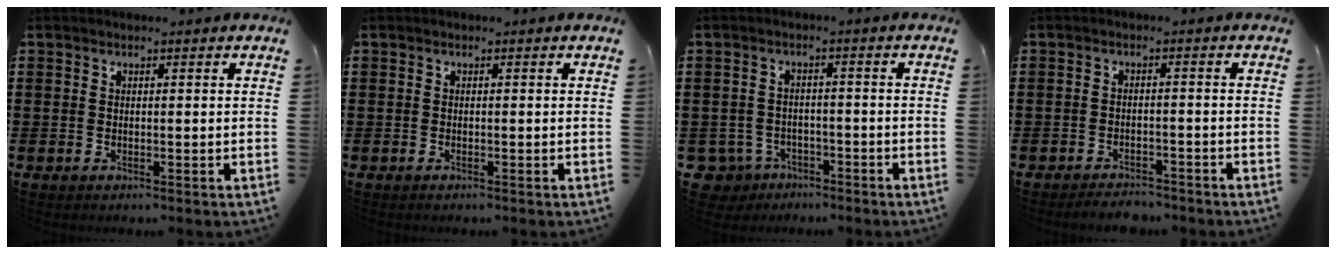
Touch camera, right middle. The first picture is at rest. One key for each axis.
{"total": 0.0}
{"total": 3.5, "fx": -3.0, "fy": 1.7, "fz": 0.6, "tx": -0.041, "ty": -0.003, "tz": -0.068}
{"total": 2.5, "fx": -2.5, "fy": 0.4, "fz": 0.1, "tx": -0.008, "ty": 0.001, "tz": -0.053}